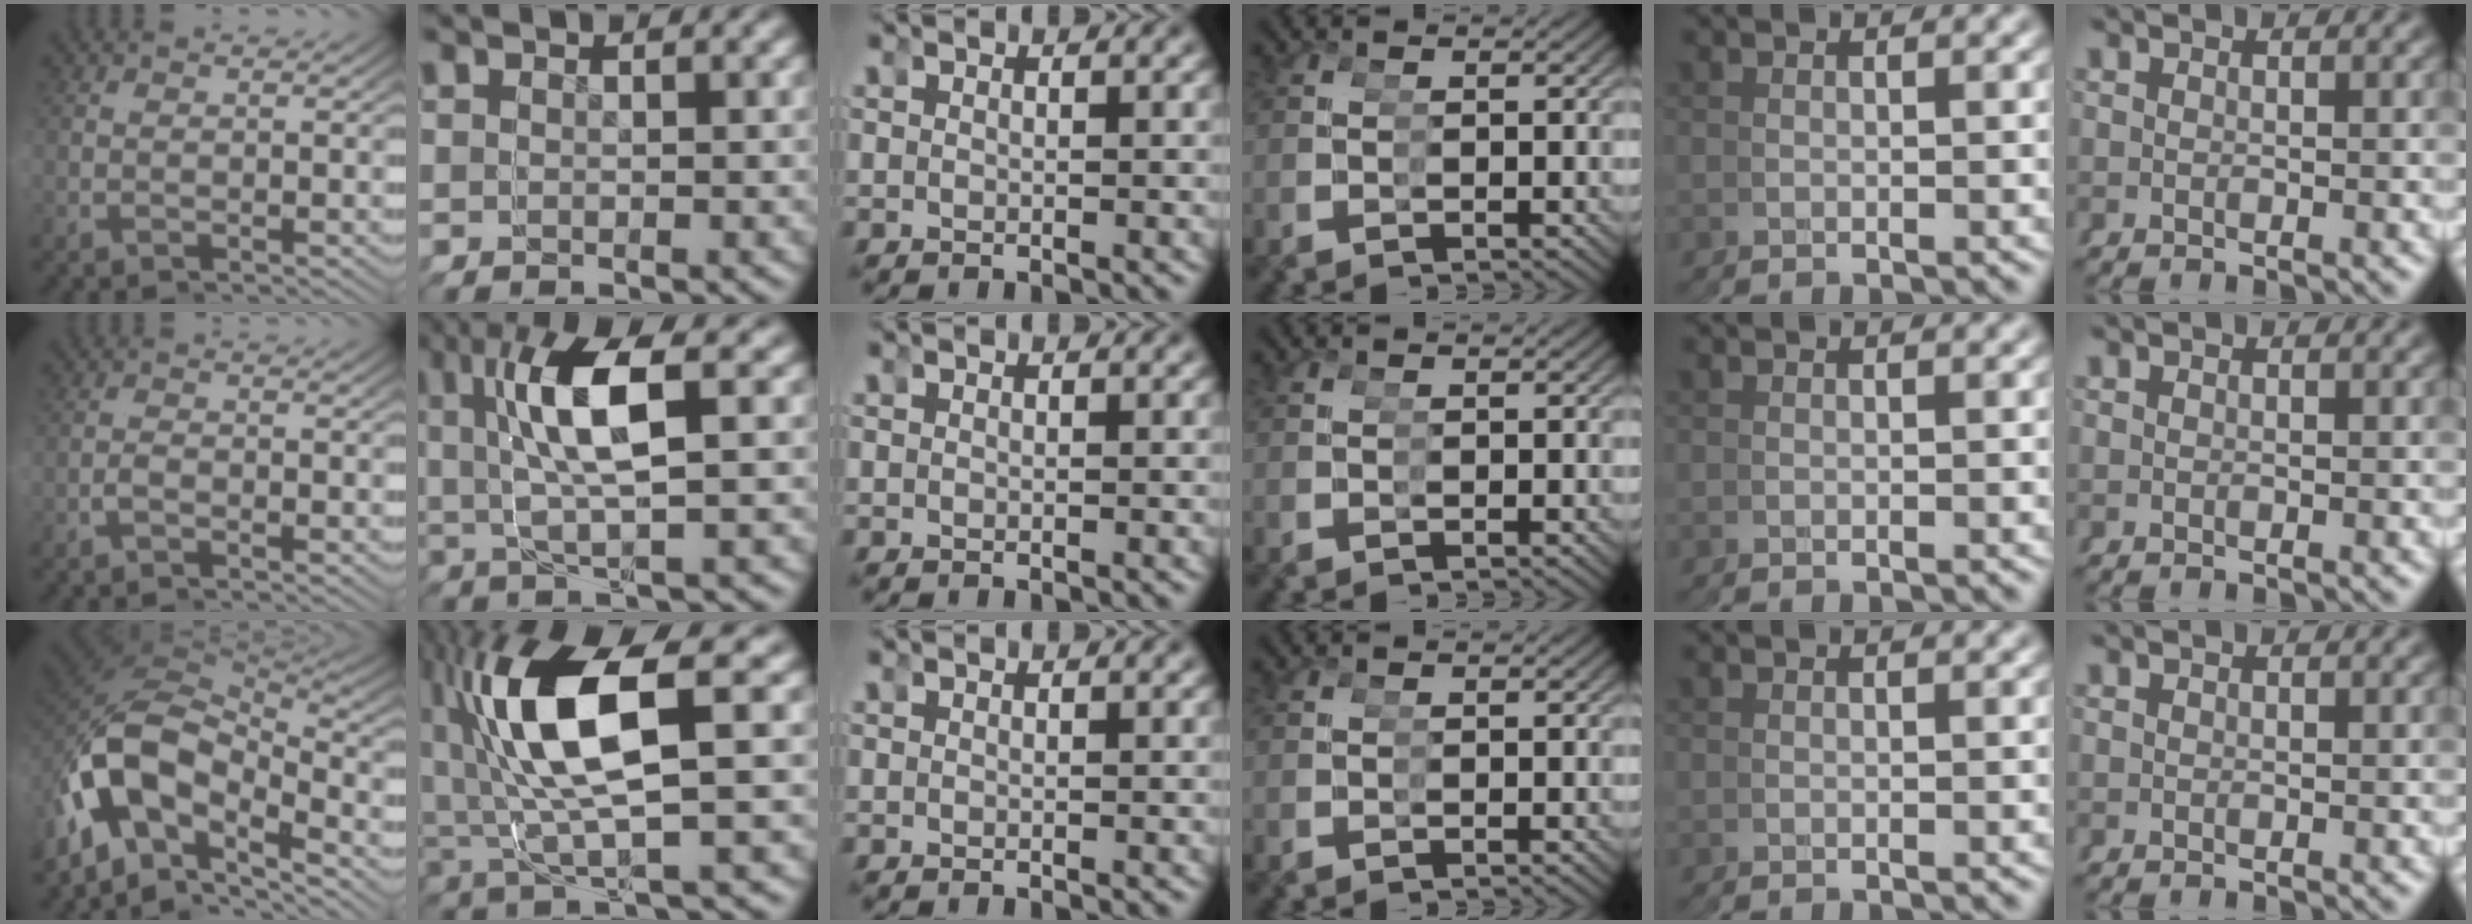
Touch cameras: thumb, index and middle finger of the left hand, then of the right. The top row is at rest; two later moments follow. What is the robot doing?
{"motion": "grasp_and_lifting", "object": "toy banana"}